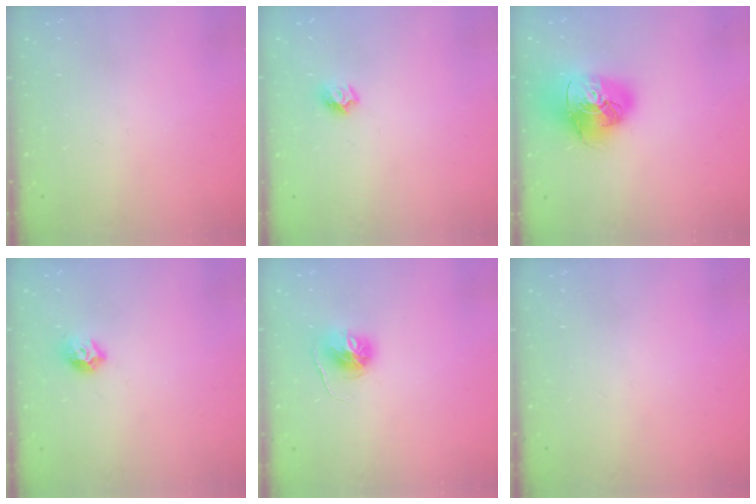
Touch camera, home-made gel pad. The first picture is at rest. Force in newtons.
{"total": 7.0, "press": 7.0, "slide": 0.7}
{"total": 15.6, "press": 15.5, "slide": 1.6}
{"total": 8.2, "press": 8.2, "slide": 0.7}
{"total": 6.4, "press": 6.4, "slide": 0.6}
{"total": 0.0}